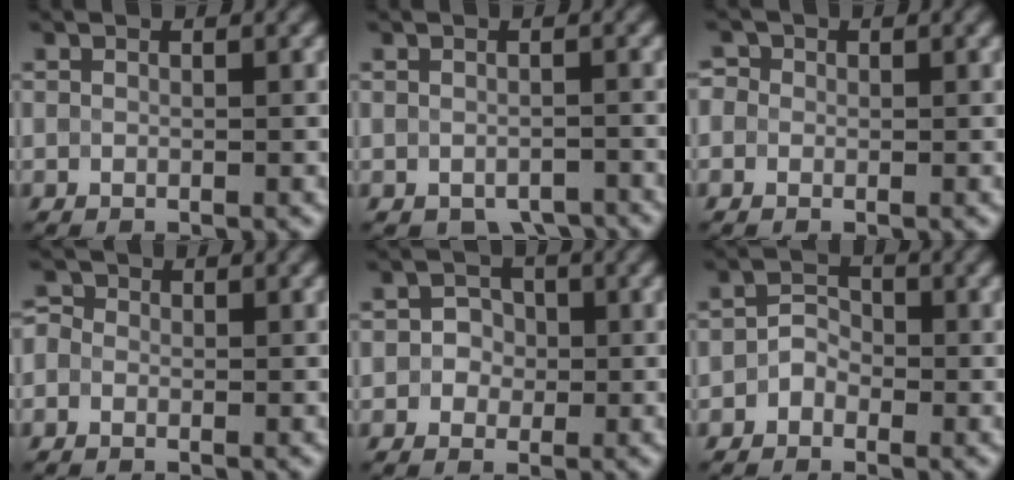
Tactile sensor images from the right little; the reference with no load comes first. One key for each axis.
{"total": 2.4, "fx": -1.8, "fy": 1.2, "fz": 1.0, "tx": -0.008, "ty": -0.009, "tz": -0.022}
{"total": 1.6, "fx": 0.6, "fy": 1.4, "fz": 0.5, "tx": 0.000, "ty": 0.005, "tz": -0.011}
{"total": 1.6, "fx": 0.1, "fy": 1.5, "fz": 0.7, "tx": -0.004, "ty": 0.004, "tz": -0.019}
{"total": 2.0, "fx": -0.2, "fy": 1.8, "fz": 0.7, "tx": 0.005, "ty": 0.001, "tz": -0.011}
{"total": 1.9, "fx": -0.9, "fy": 1.4, "fz": 0.8, "tx": -0.014, "ty": 0.007, "tz": -0.019}